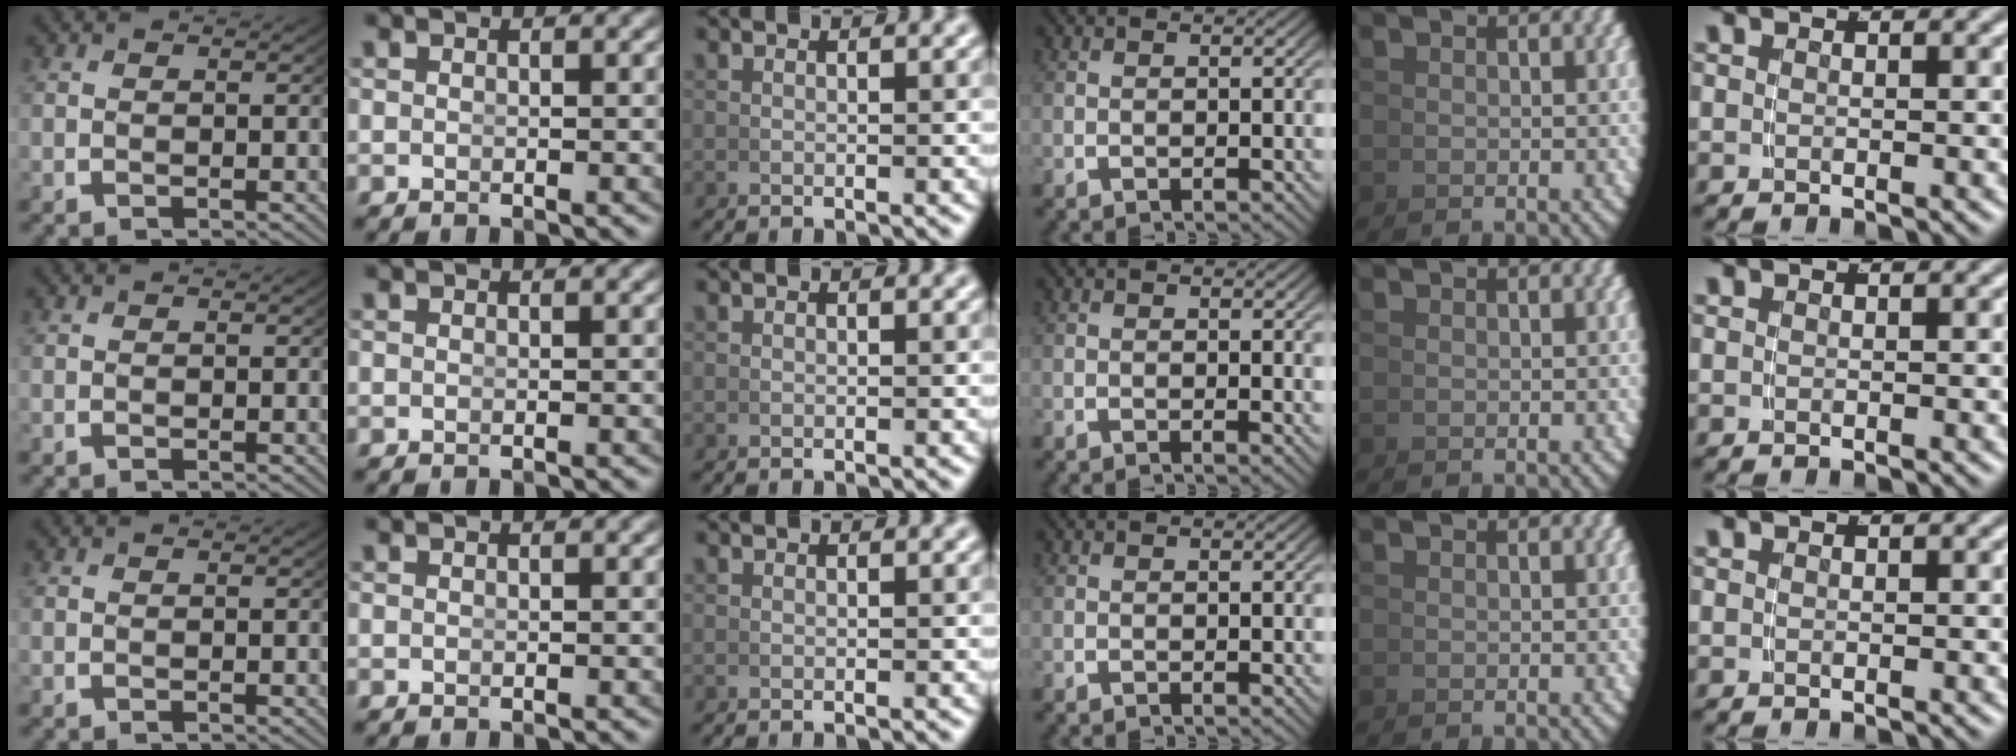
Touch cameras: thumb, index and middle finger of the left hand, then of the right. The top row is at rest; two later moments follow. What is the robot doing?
{"motion": "lift_and_place", "object": "dispenser bottle"}